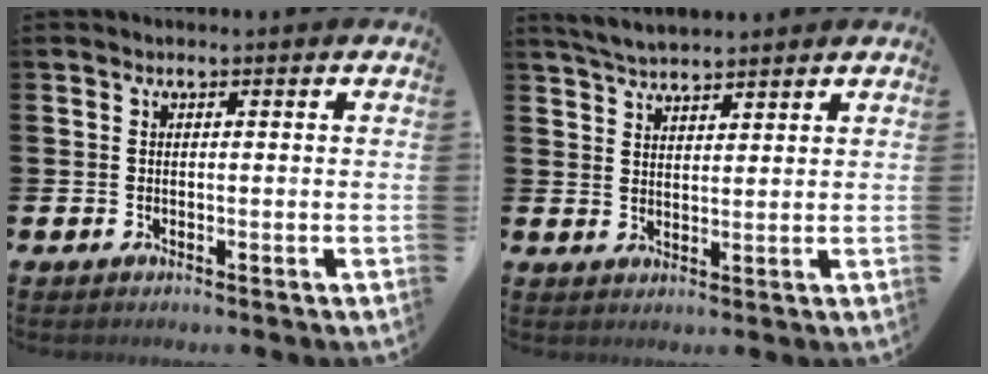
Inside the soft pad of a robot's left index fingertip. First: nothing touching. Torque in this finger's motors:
{"motor_torque": [0.51, -0.35, 0.41, 0.08]}